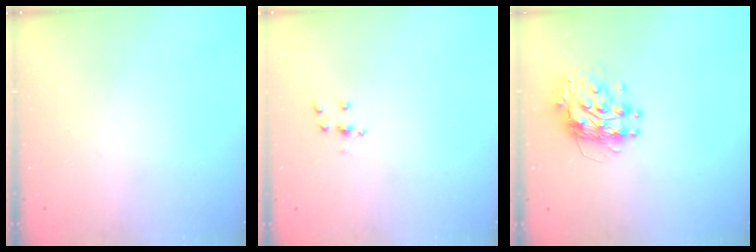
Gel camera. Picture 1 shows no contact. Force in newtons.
{"total": 4.8, "press": 4.8, "slide": 0.5}
{"total": 9.1, "press": 9.1, "slide": 0.8}